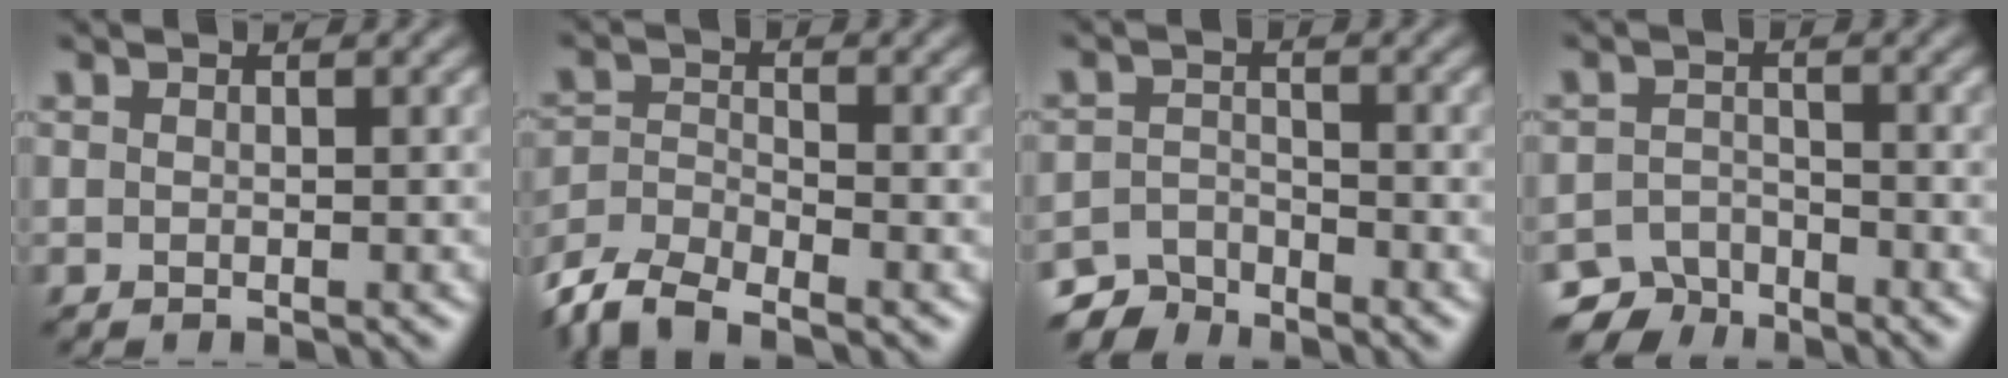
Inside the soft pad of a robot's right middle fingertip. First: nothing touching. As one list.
[{"total": 5.7, "force": [-4.9, 1.6, 2.5], "torque": [-0.052, -0.001, -0.101]}, {"total": 3.1, "force": [-3.0, 0.7, -0.2], "torque": [0.001, 0.008, -0.063]}, {"total": 3.6, "force": [-3.3, 1.4, 0.0], "torque": [0.008, -0.001, -0.060]}]